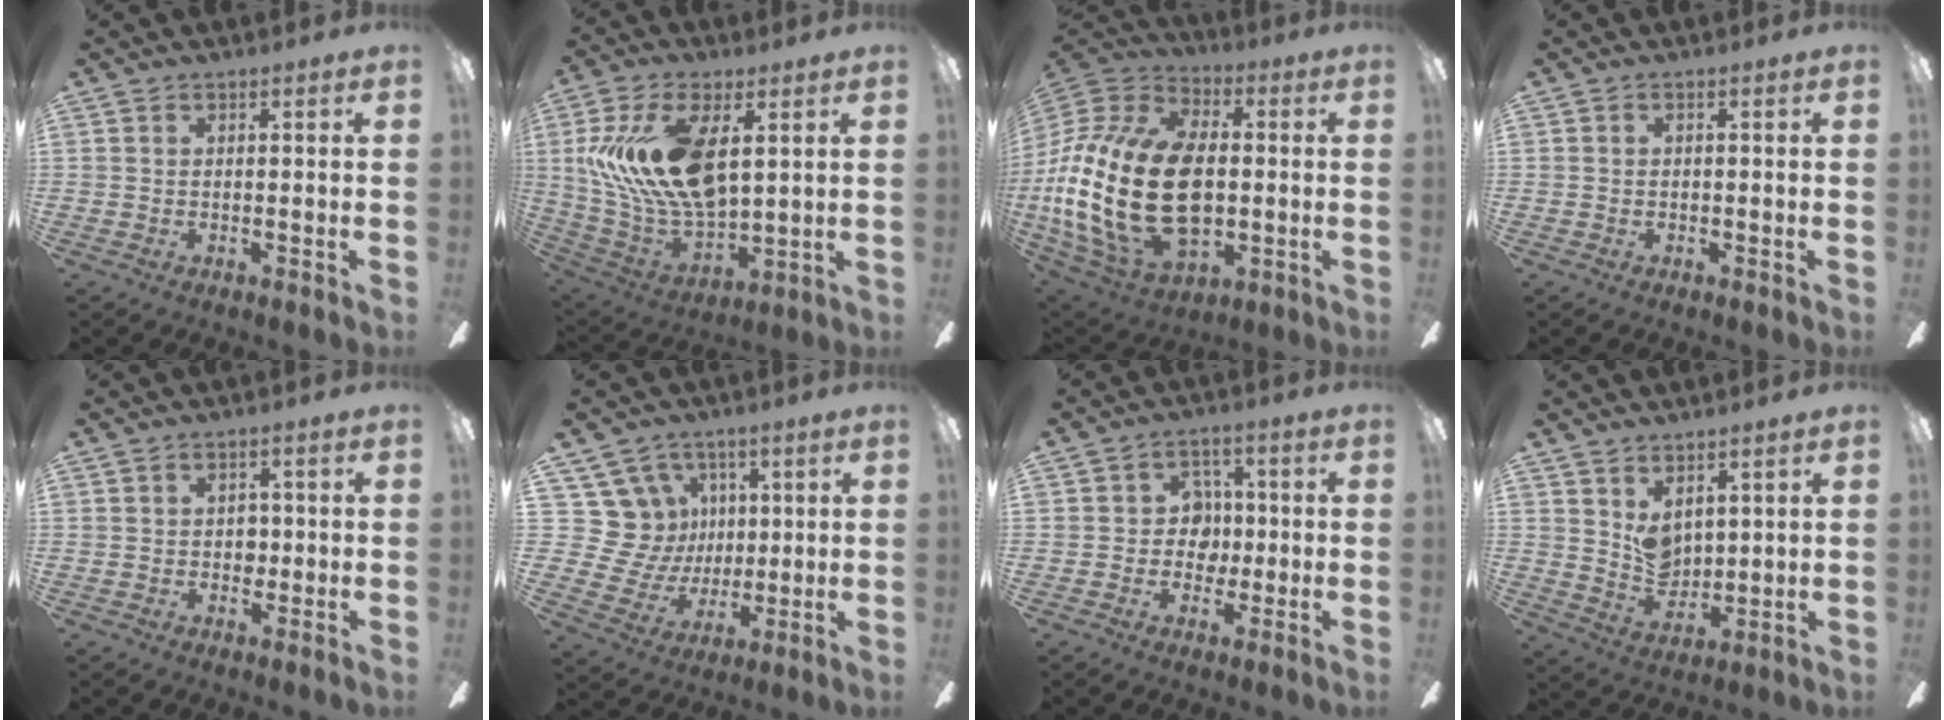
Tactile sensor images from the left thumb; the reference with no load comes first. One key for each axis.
{"total": 19.0, "fx": 5.5, "fy": 10.0, "fz": 15.2, "tx": -0.327, "ty": -0.013, "tz": 0.093}
{"total": 29.4, "fx": -2.0, "fy": 18.5, "fz": 22.8, "tx": -0.488, "ty": 0.013, "tz": -0.026}
{"total": 0.5, "fx": -0.2, "fy": 0.2, "fz": 0.4, "tx": -0.008, "ty": 0.001, "tz": -0.005}
{"total": 2.9, "fx": 0.0, "fy": 2.3, "fz": 1.7, "tx": -0.026, "ty": 0.004, "tz": -0.003}
{"total": 14.2, "fx": 4.5, "fy": 13.1, "fz": 2.7, "tx": -0.080, "ty": -0.028, "tz": 0.104}
{"total": 6.3, "fx": -0.5, "fy": 5.8, "fz": 2.3, "tx": -0.030, "ty": 0.014, "tz": -0.010}
{"total": 6.6, "fx": 4.0, "fy": 4.5, "fz": 2.7, "tx": -0.044, "ty": -0.022, "tz": 0.078}